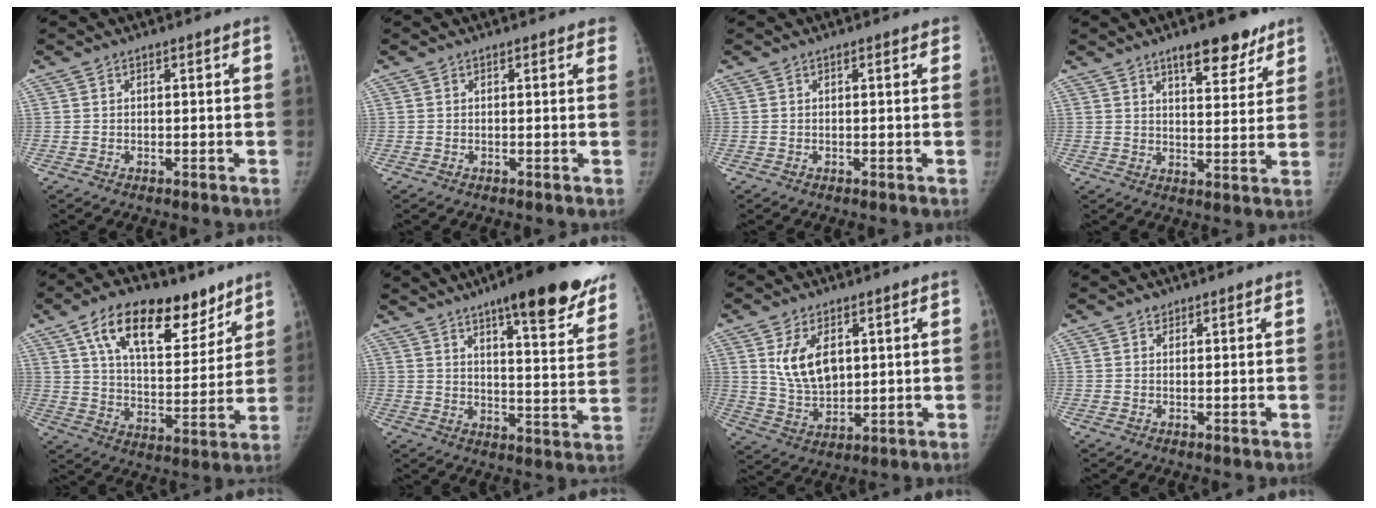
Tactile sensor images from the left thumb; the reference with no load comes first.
{"total": 1.8, "force": [1.5, 0.7, 0.8], "torque": [0.007, -0.001, 0.006]}
{"total": 0.9, "force": [0.4, 0.3, 0.7], "torque": [-0.008, 0.002, 0.002]}
{"total": 10.2, "force": [7.0, 3.8, 6.4], "torque": [-0.057, -0.040, 0.101]}
{"total": 20.4, "force": [12.2, 10.1, 12.9], "torque": [-0.163, -0.042, 0.204]}
{"total": 23.4, "force": [16.5, 5.1, 15.8], "torque": [-0.182, -0.069, 0.217]}
{"total": 9.7, "force": [3.0, 5.9, 7.1], "torque": [-0.107, -0.019, 0.070]}
{"total": 1.0, "force": [0.7, 0.7, 0.1], "torque": [0.009, -0.004, 0.007]}